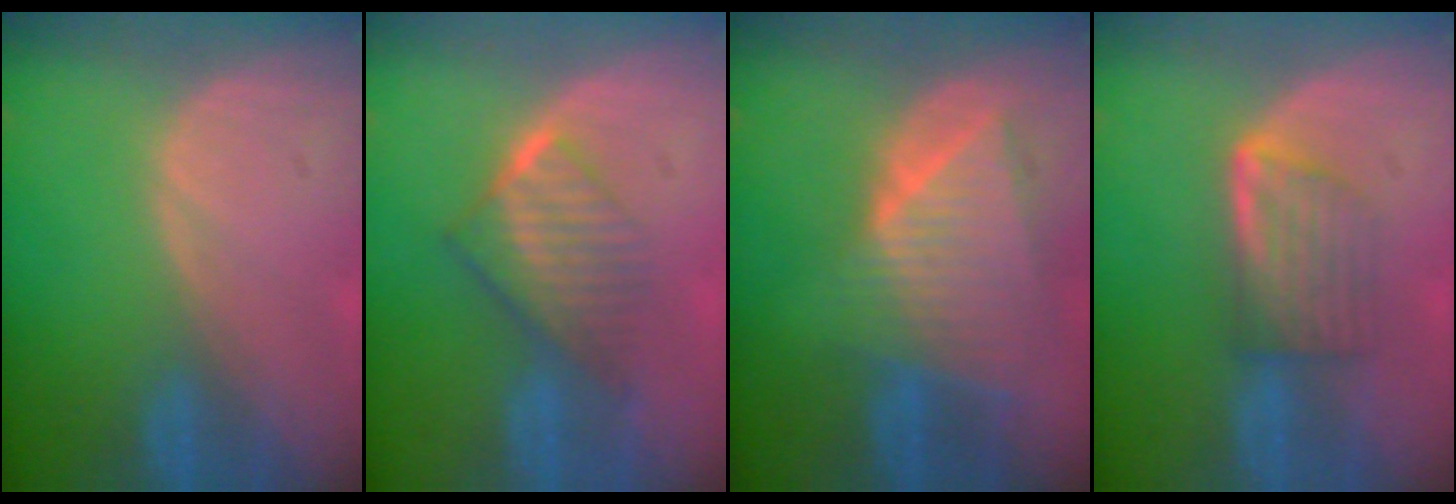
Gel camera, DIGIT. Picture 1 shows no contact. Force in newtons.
{"total": 6.4, "press": 5.8, "slide": 2.8}
{"total": 8.9, "press": 7.8, "slide": 4.2}
{"total": 5.7, "press": 5.3, "slide": 2.3}